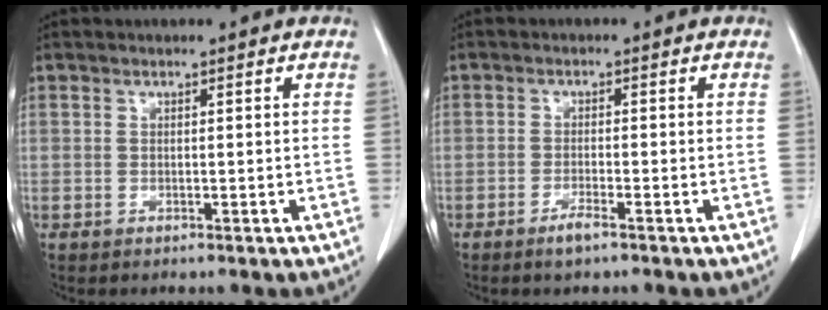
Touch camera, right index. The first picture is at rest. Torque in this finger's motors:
{"motor_torque": [0.09, 0.12, 0.02, 0.03]}